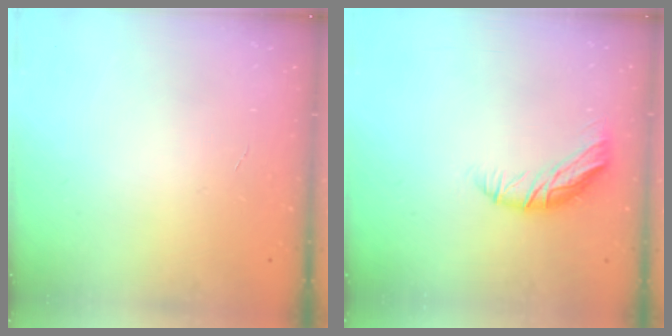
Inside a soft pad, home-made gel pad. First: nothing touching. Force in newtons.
{"total": 10.3, "press": 10.2, "slide": 1.7}